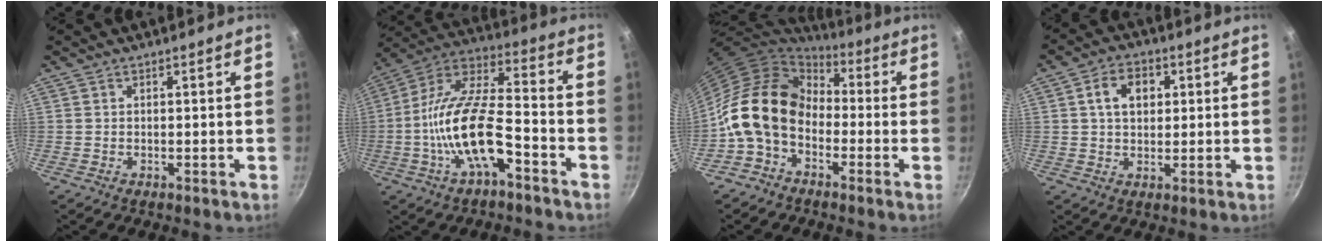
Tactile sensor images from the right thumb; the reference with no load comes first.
{"total": 17.4, "force": [-6.3, 6.7, 14.8], "torque": [-0.271, 0.044, -0.132]}
{"total": 15.1, "force": [-2.6, 11.3, 9.6], "torque": [-0.148, 0.043, -0.070]}
{"total": 7.0, "force": [1.8, 5.0, 4.6], "torque": [-0.055, 0.007, 0.025]}